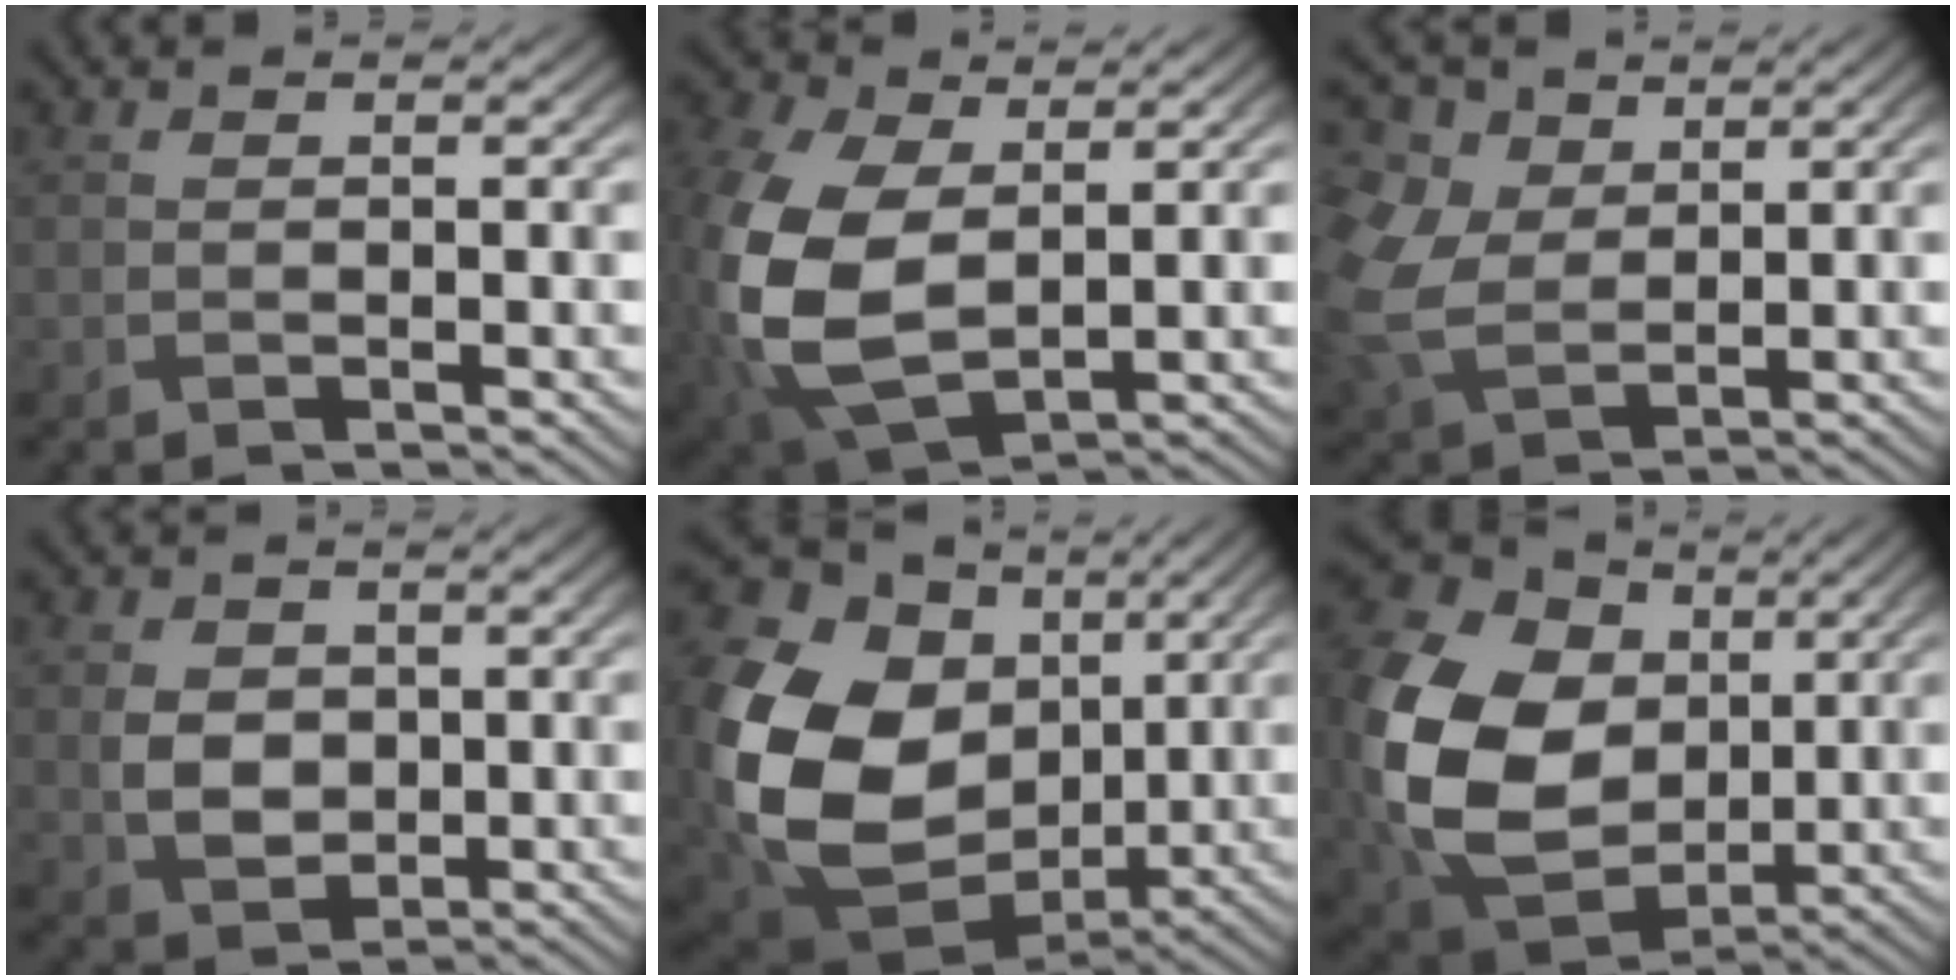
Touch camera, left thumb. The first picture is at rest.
{"total": 14.2, "force": [0.2, 9.4, 10.6], "torque": [-0.308, -0.021, 0.017]}
{"total": 9.8, "force": [2.7, 7.2, 6.2], "torque": [-0.202, 0.007, 0.056]}
{"total": 4.5, "force": [0.1, 3.7, 2.7], "torque": [-0.062, -0.006, 0.003]}
{"total": 21.3, "force": [0.7, 16.2, 13.7], "torque": [-0.340, -0.033, 0.064]}
{"total": 17.9, "force": [1.3, 13.8, 11.3], "torque": [-0.307, -0.024, 0.054]}